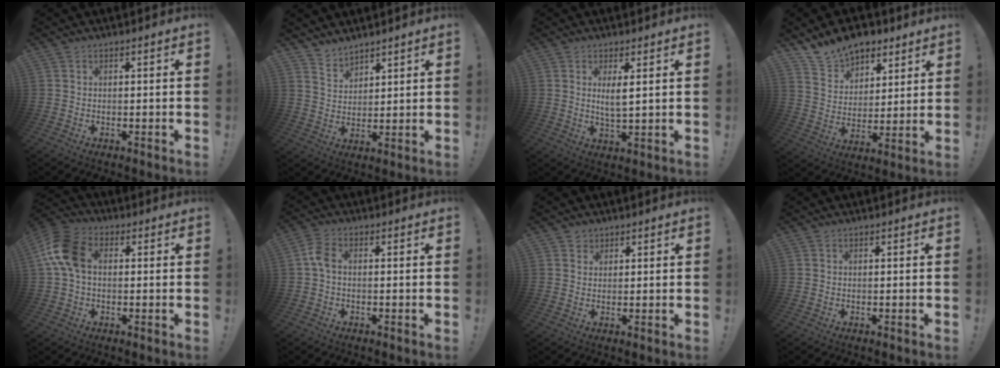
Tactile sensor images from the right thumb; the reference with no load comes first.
{"total": 5.4, "force": [4.9, 2.1, 0.4], "torque": [-0.021, -0.036, 0.097]}
{"total": 4.6, "force": [1.8, 0.9, 4.2], "torque": [-0.070, -0.011, 0.029]}
{"total": 12.8, "force": [10.3, 7.1, 2.9], "torque": [-0.065, -0.075, 0.199]}
{"total": 12.0, "force": [1.5, 8.0, 8.9], "torque": [-0.178, 0.014, 0.034]}
{"total": 4.5, "force": [-0.2, 2.4, 3.7], "torque": [-0.073, 0.011, -0.002]}
{"total": 2.2, "force": [1.5, 1.6, 0.3], "torque": [0.001, -0.008, 0.025]}
{"total": 0.0}